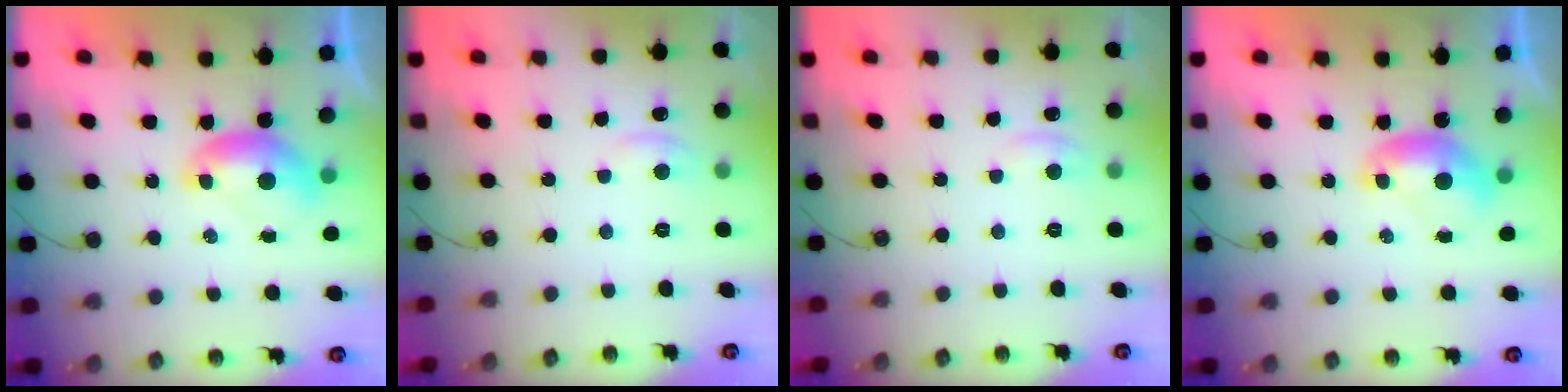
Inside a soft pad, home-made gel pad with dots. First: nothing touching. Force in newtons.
{"total": 0.7, "press": 0.3, "slide": 0.7}
{"total": 0.7, "press": 0.3, "slide": 0.7}
{"total": 0.0}